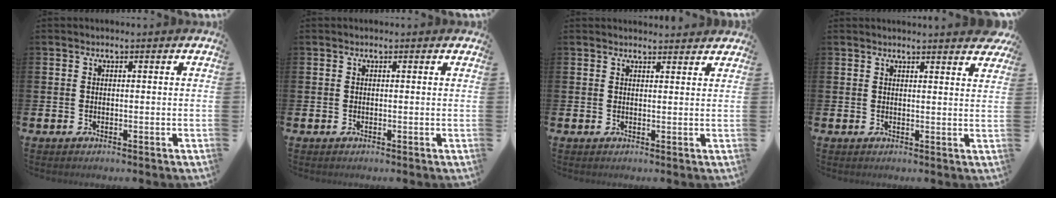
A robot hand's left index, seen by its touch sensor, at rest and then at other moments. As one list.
[{"total": 0.0}, {"total": 1.5, "force": [1.5, 0.2, -0.2], "torque": [0.015, -0.011, 0.024]}, {"total": 2.2, "force": [2.2, -0.2, 0.0], "torque": [0.009, -0.018, 0.038]}]